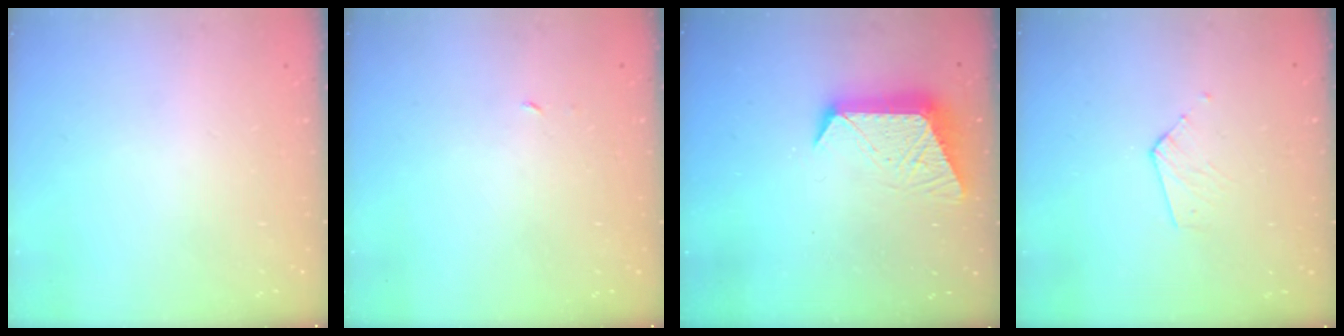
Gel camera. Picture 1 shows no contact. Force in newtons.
{"total": 1.8, "press": 1.8, "slide": 0.1}
{"total": 10.3, "press": 10.3, "slide": 0.8}
{"total": 3.4, "press": 3.4, "slide": 0.3}